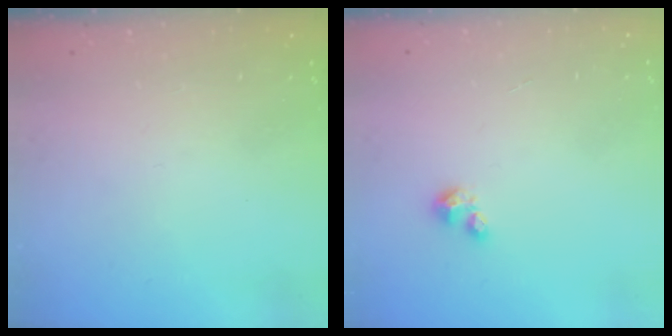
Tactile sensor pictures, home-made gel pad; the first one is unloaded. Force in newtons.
{"total": 2.5, "press": 2.5, "slide": 0.3}